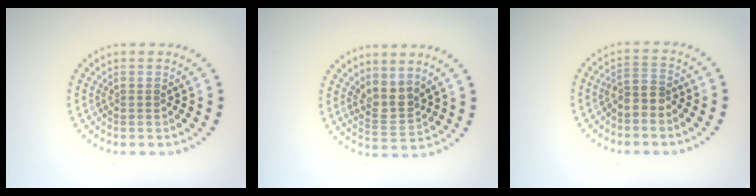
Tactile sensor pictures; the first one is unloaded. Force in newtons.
{"total": 2.5, "press": 2.0, "slide": 1.5}
{"total": 2.2, "press": 1.8, "slide": 1.3}